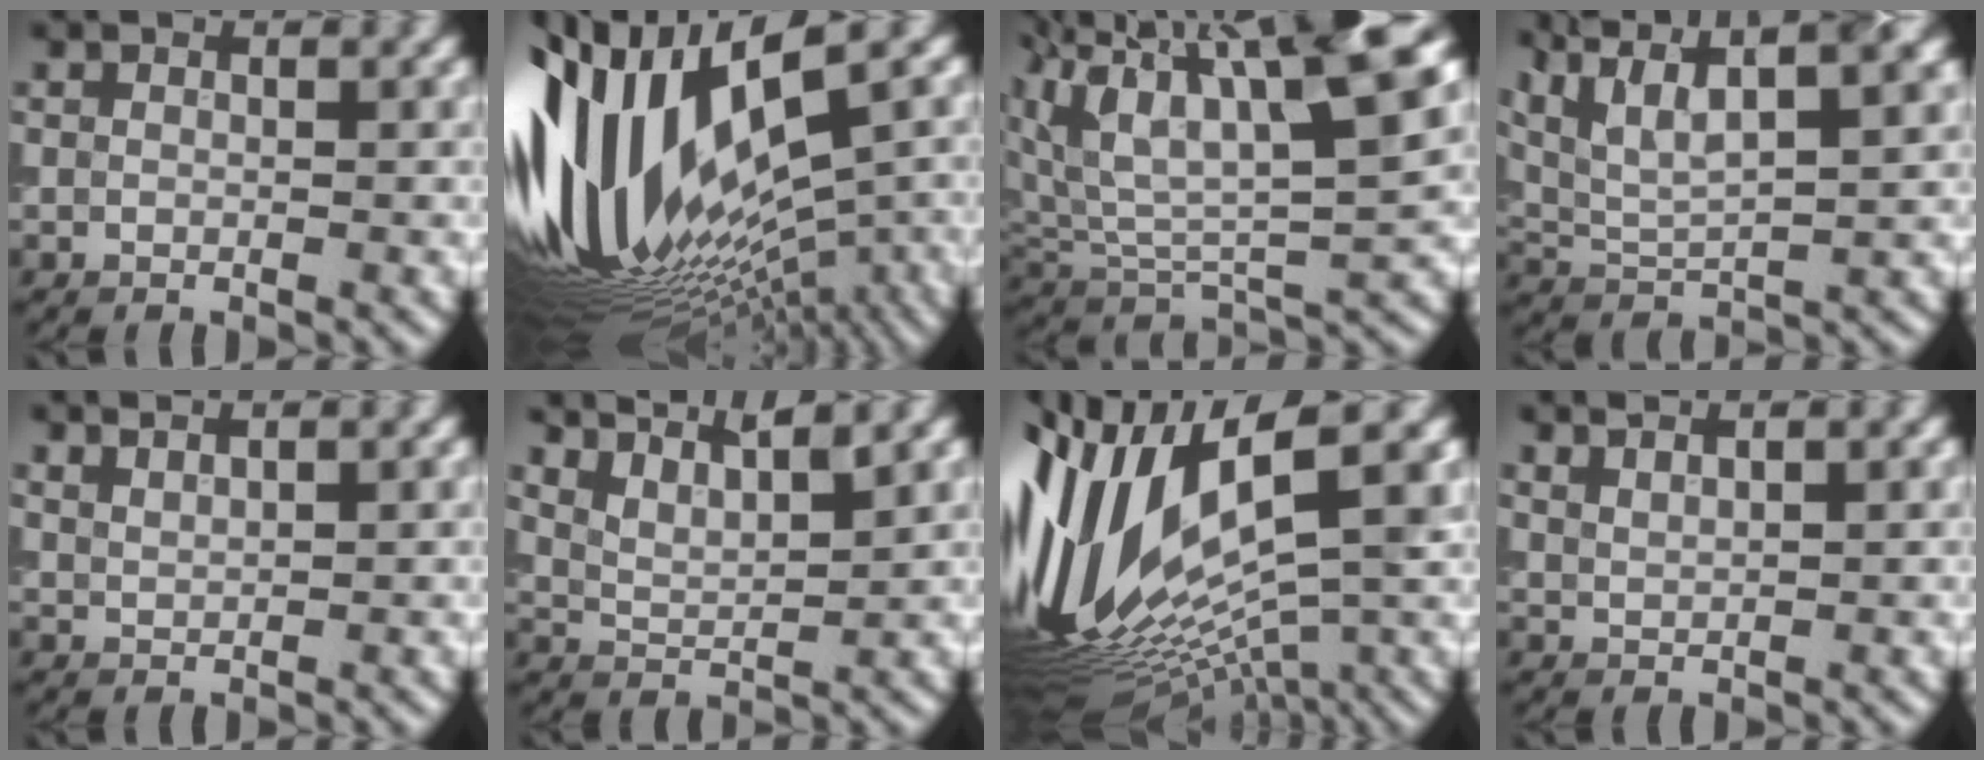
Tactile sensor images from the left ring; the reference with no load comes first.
{"total": 16.2, "force": [0.3, 7.2, 14.6], "torque": [-0.290, 0.000, 0.020]}
{"total": 12.7, "force": [6.7, 4.5, 9.7], "torque": [-0.175, 0.008, 0.124]}
{"total": 10.9, "force": [7.0, 3.6, 7.5], "torque": [-0.153, 0.035, 0.095]}
{"total": 2.1, "force": [1.8, 0.6, 0.9], "torque": [-0.004, 0.003, 0.025]}
{"total": 6.0, "force": [4.9, 1.7, 3.0], "torque": [-0.047, 0.026, 0.060]}
{"total": 16.6, "force": [2.4, 6.5, 15.1], "torque": [-0.309, 0.002, 0.059]}
{"total": 2.6, "force": [2.2, 0.7, 1.1], "torque": [-0.003, 0.007, 0.023]}